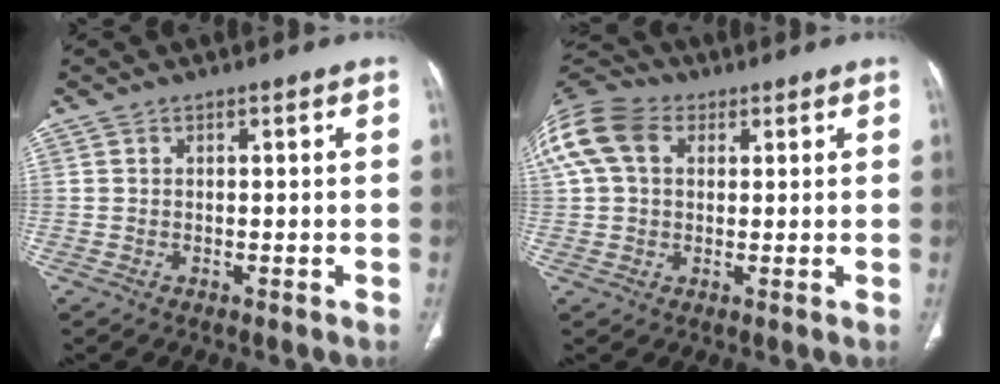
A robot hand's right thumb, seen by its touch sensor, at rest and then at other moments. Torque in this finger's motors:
{"motor_torque": [0.62, 0.62, 0.46, -0.21, 0.18]}